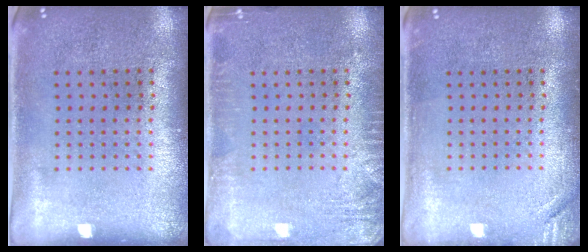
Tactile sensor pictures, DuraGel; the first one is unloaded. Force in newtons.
{"total": 2.3, "press": 2.2, "slide": 0.2}
{"total": 1.3, "press": 1.3, "slide": 0.3}